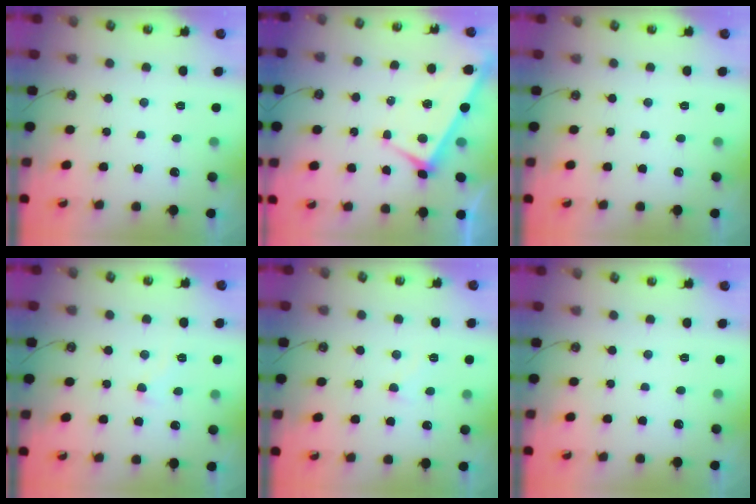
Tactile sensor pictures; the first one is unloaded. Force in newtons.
{"total": 3.6, "press": 3.6, "slide": 0.6}
{"total": 0.0}
{"total": 1.9, "press": 1.8, "slide": 0.5}
{"total": 3.9, "press": 3.9, "slide": 0.5}
{"total": 0.0}